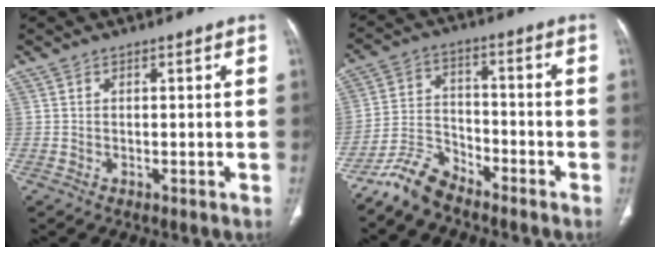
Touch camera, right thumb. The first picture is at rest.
{"total": 7.7, "force": [-6.8, 2.9, 2.2], "torque": [-0.043, 0.045, -0.141]}